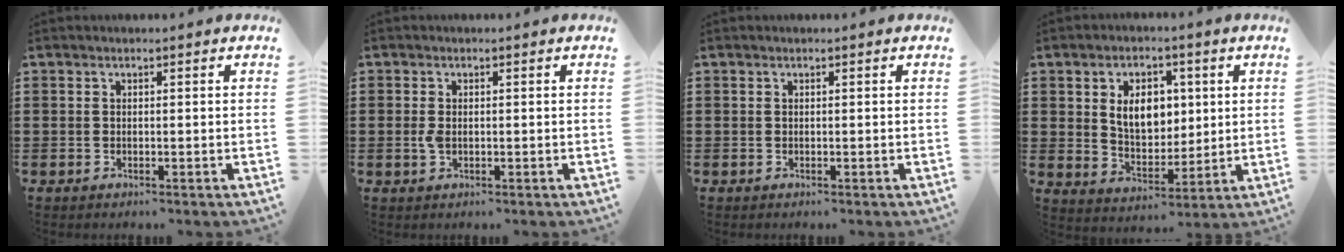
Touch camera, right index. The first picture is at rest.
{"total": 1.8, "force": [-0.1, 1.0, 1.4], "torque": [-0.036, 0.000, -0.005]}
{"total": 0.0}
{"total": 7.5, "force": [1.8, 5.1, 5.2], "torque": [-0.094, 0.008, 0.026]}